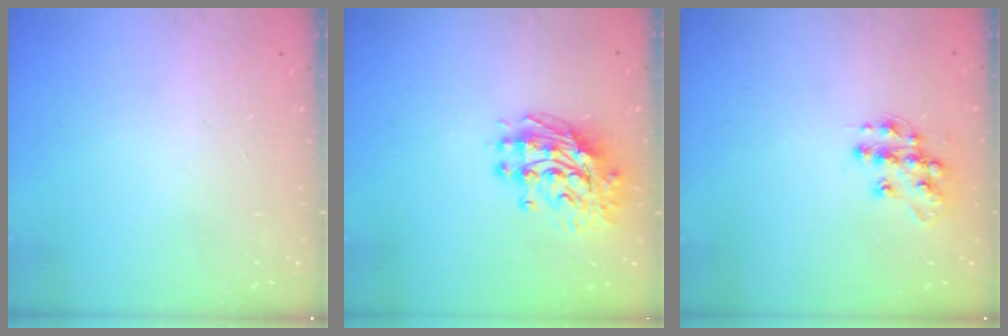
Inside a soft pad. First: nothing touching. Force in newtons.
{"total": 11.5, "press": 11.4, "slide": 1.2}
{"total": 11.8, "press": 11.8, "slide": 0.7}